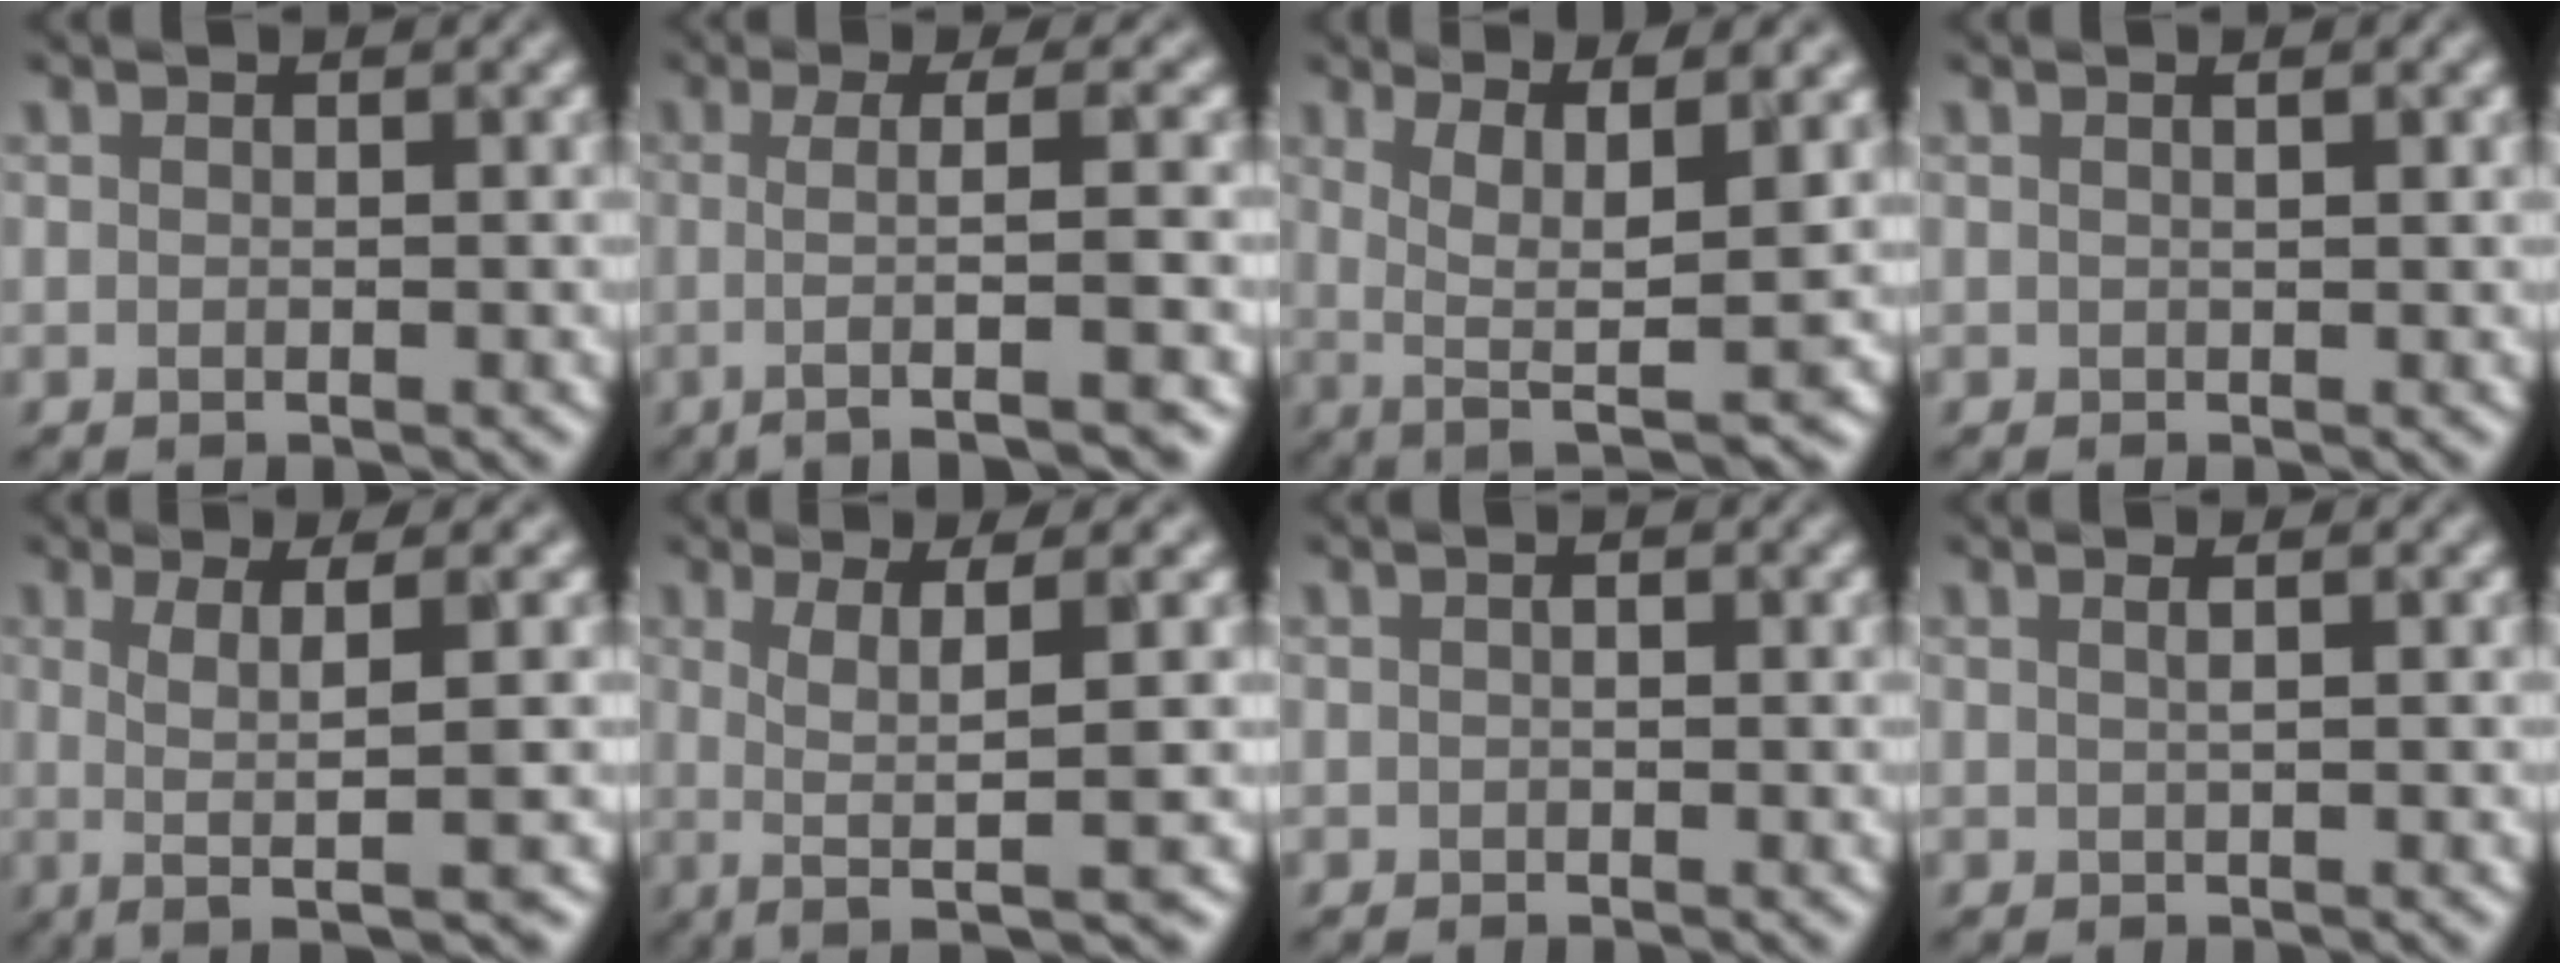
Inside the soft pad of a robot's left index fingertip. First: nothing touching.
{"total": 4.1, "force": [-1.1, 0.2, 4.0], "torque": [-0.066, 0.003, 0.008]}
{"total": 5.9, "force": [0.5, 1.0, 5.8], "torque": [-0.098, 0.002, 0.038]}
{"total": 0.9, "force": [0.6, 0.4, 0.6], "torque": [0.009, 0.016, 0.005]}
{"total": 4.4, "force": [-0.8, 0.1, 4.3], "torque": [-0.075, 0.000, 0.014]}
{"total": 4.9, "force": [-0.8, 0.3, 4.8], "torque": [-0.076, 0.000, 0.012]}
{"total": 0.0}
{"total": 0.7, "force": [0.4, 0.3, 0.5], "torque": [-0.004, 0.012, 0.007]}